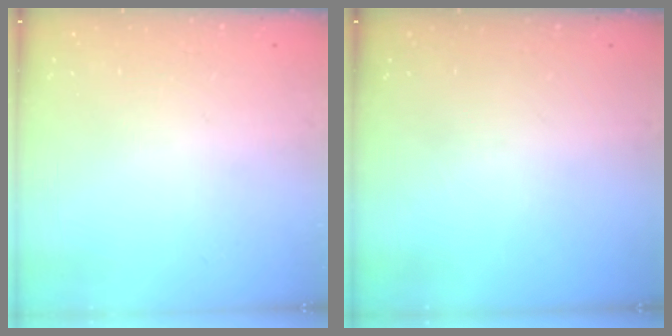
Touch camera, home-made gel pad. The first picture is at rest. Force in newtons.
{"total": 0.0}